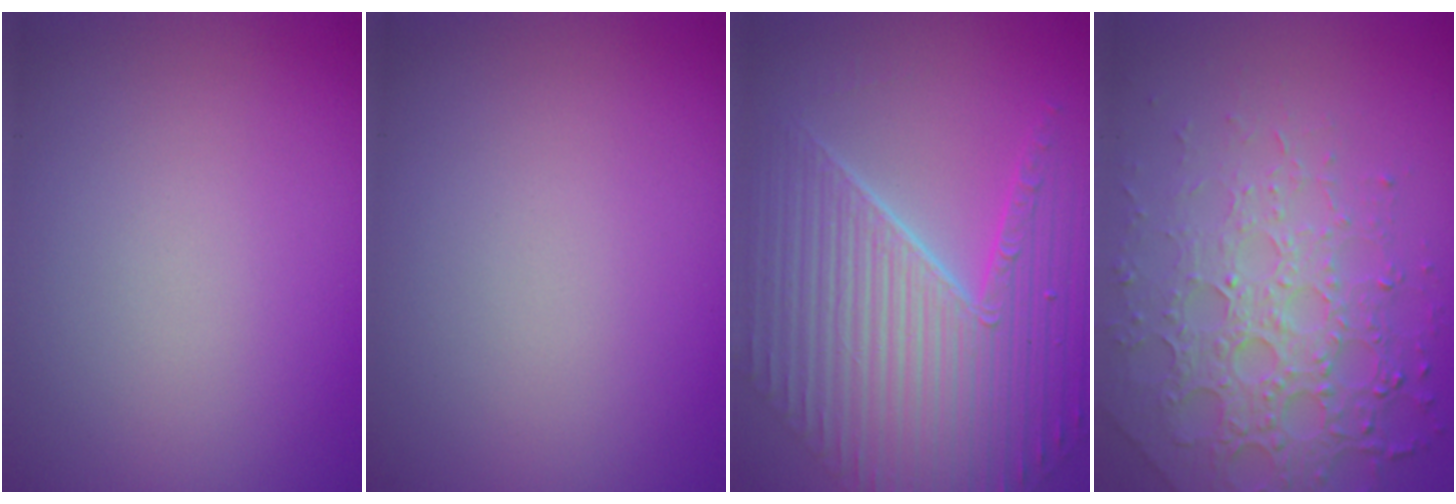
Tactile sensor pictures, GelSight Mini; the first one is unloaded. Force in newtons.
{"total": 0.0}
{"total": 10.8, "press": 7.3, "slide": 8.0}
{"total": 7.2, "press": 5.2, "slide": 5.0}